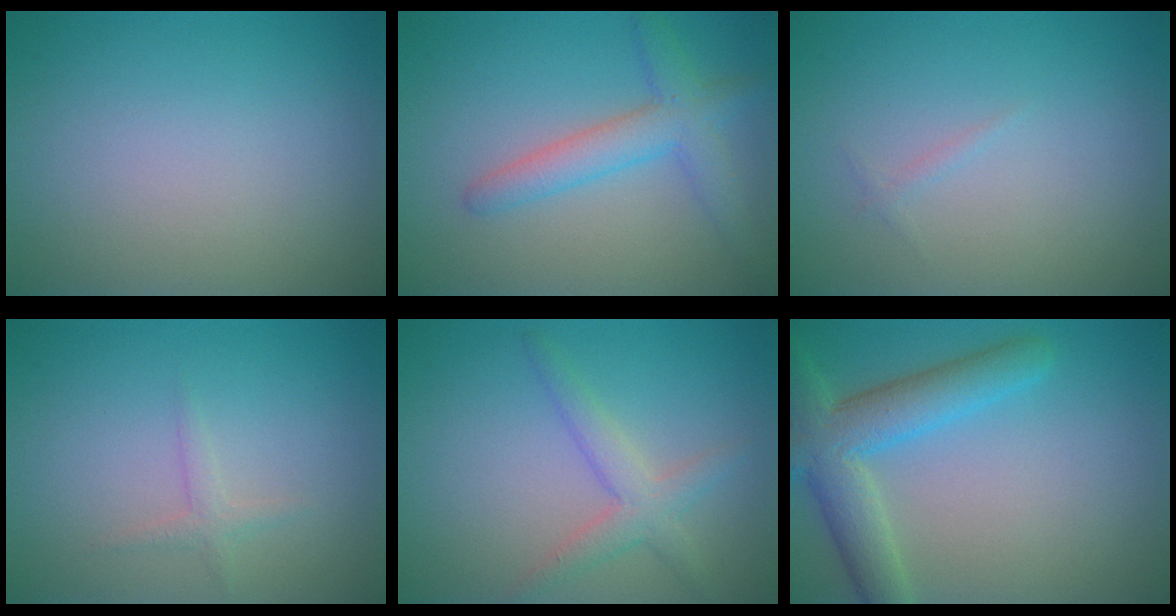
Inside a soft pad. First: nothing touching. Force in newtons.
{"total": 3.9, "press": 3.8, "slide": 0.1}
{"total": 0.5, "press": 0.5, "slide": 0.0}
{"total": 1.1, "press": 1.1, "slide": 0.1}
{"total": 2.7, "press": 2.7, "slide": 0.1}
{"total": 5.9, "press": 5.9, "slide": 0.3}